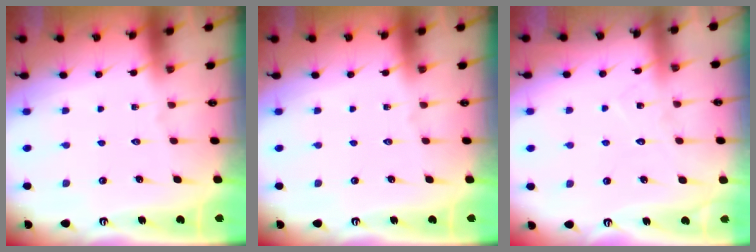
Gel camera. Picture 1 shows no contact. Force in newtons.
{"total": 0.0}
{"total": 8.1, "press": 8.1, "slide": 0.4}